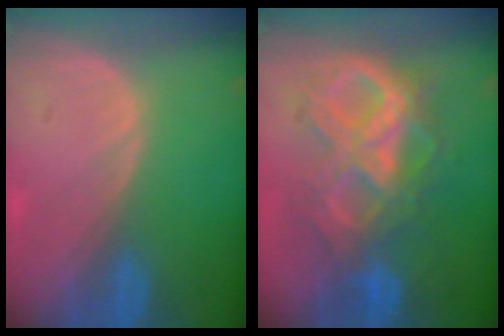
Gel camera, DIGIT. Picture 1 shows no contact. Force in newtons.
{"total": 10.5, "press": 10.4, "slide": 1.3}